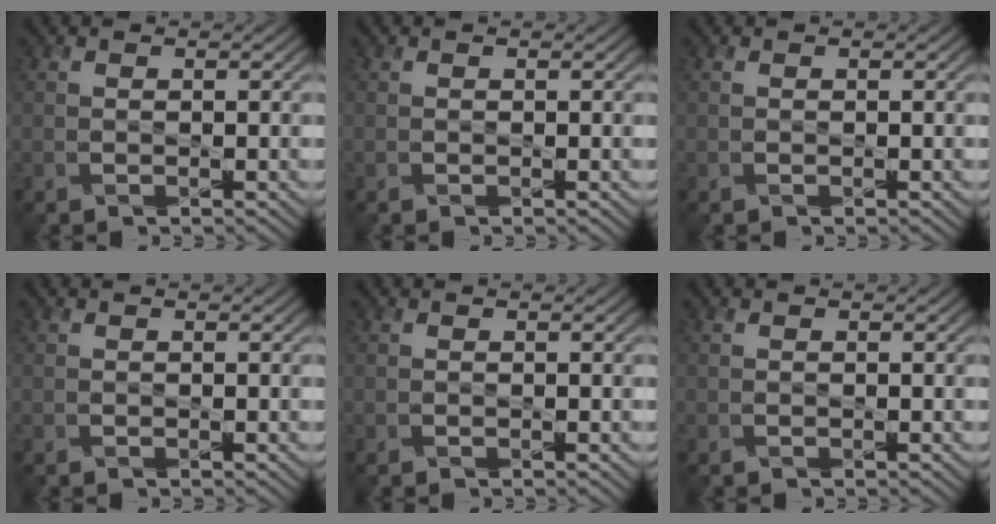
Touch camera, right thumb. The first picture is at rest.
{"total": 0.0}
{"total": 0.0}
{"total": 0.0}
{"total": 0.0}
{"total": 0.0}